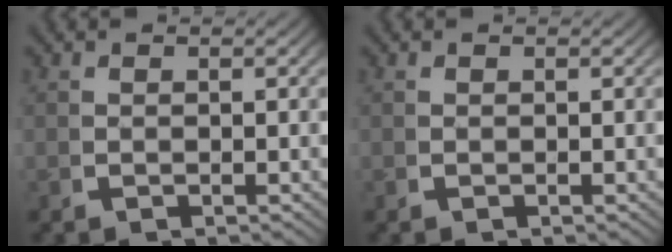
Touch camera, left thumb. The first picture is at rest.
{"total": 0.6, "force": [0.3, -0.5, -0.1], "torque": [0.006, -0.001, 0.006]}